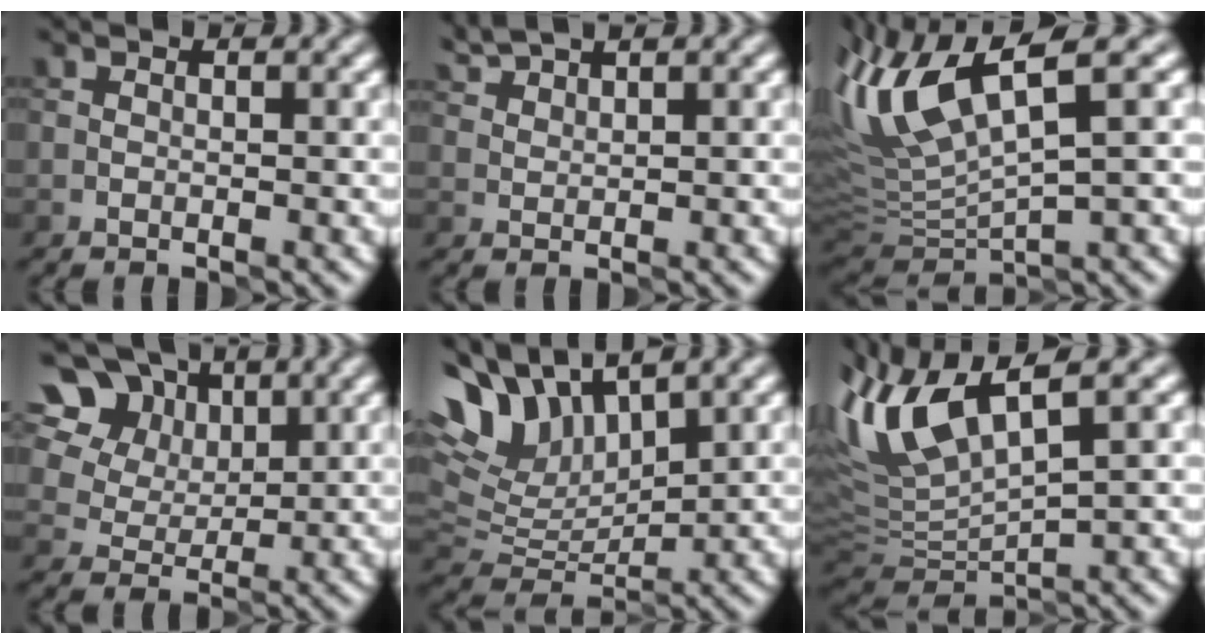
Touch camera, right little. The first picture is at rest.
{"total": 2.3, "force": [2.2, 0.0, 0.7], "torque": [-0.023, 0.010, 0.054]}
{"total": 9.5, "force": [3.7, 2.6, 8.3], "torque": [-0.188, 0.011, 0.074]}
{"total": 14.9, "force": [7.3, 10.8, 7.2], "torque": [-0.179, 0.043, 0.140]}
{"total": 8.4, "force": [5.6, 3.5, 5.3], "torque": [-0.119, 0.012, 0.106]}
{"total": 8.6, "force": [4.0, 2.7, 7.0], "torque": [-0.163, 0.016, 0.078]}